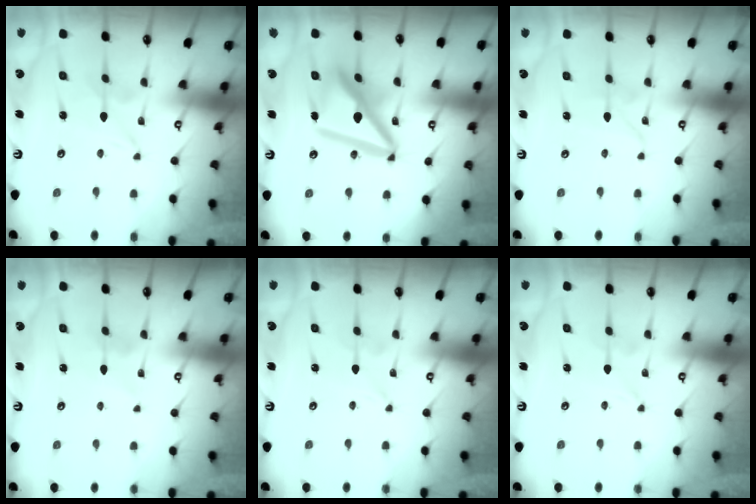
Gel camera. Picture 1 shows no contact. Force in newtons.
{"total": 15.4, "press": 15.3, "slide": 1.7}
{"total": 1.6, "press": 1.5, "slide": 0.2}
{"total": 2.4, "press": 2.3, "slide": 0.3}
{"total": 0.0}
{"total": 0.0}